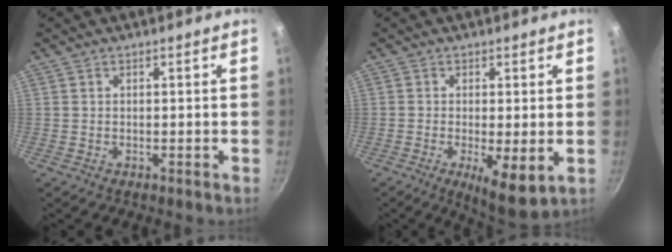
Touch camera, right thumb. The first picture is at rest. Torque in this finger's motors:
{"motor_torque": [-0.10, 0.34, -0.19, 0.10, 0.06]}